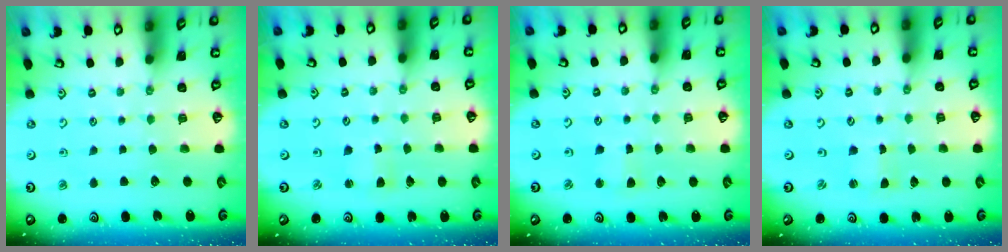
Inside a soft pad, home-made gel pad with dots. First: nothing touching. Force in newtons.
{"total": 2.5, "press": 2.5, "slide": 0.1}
{"total": 3.1, "press": 3.1, "slide": 0.4}
{"total": 0.0}